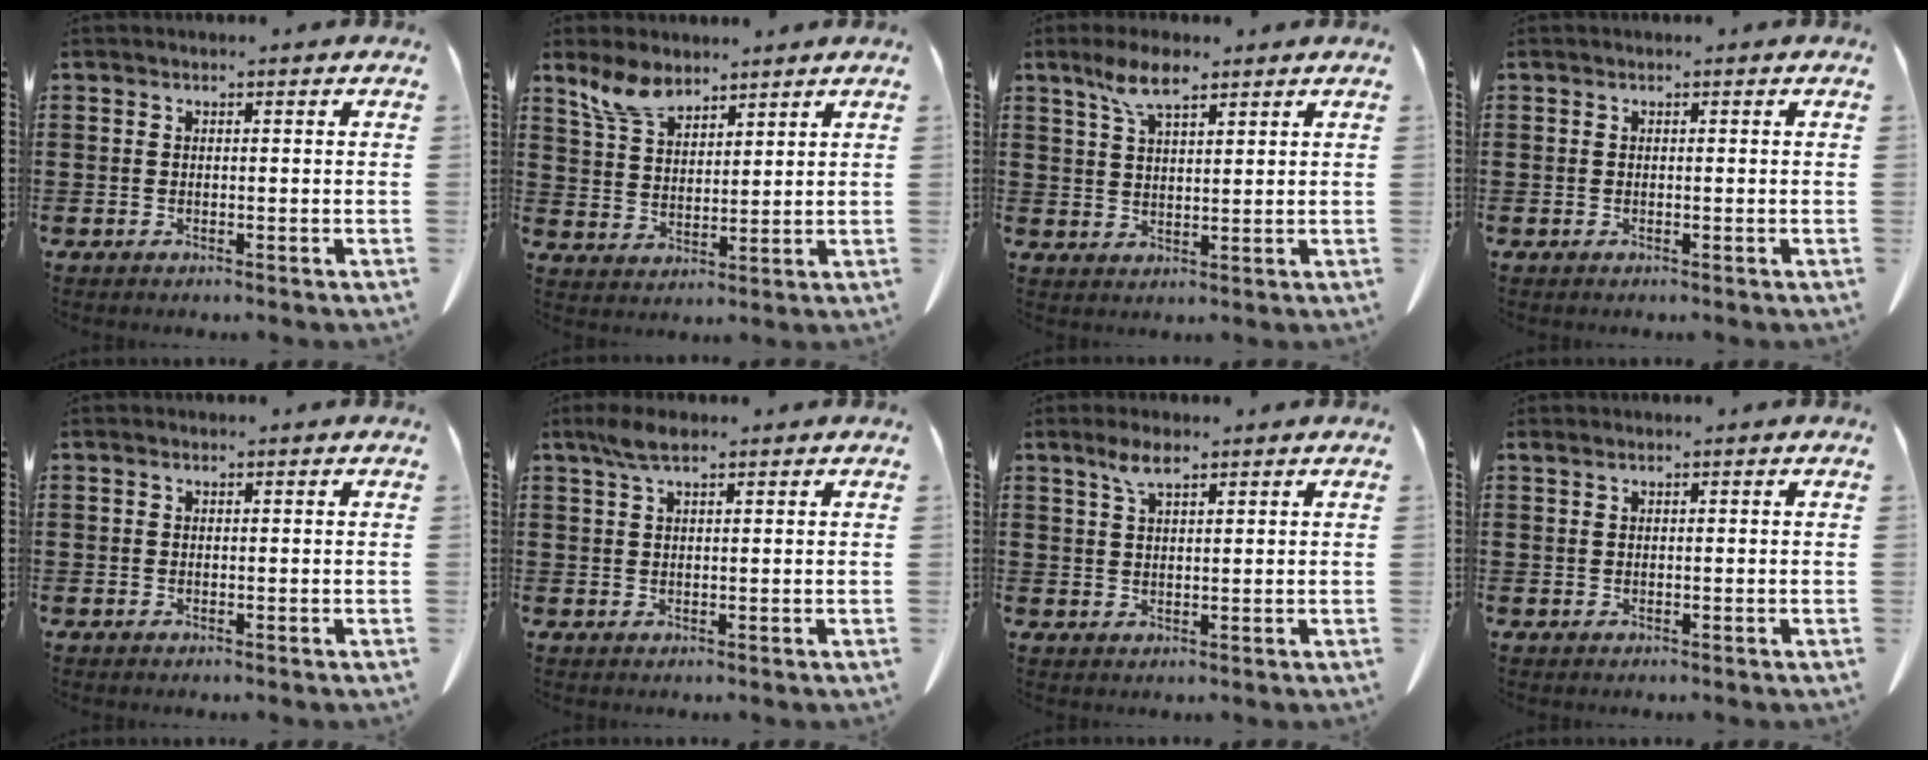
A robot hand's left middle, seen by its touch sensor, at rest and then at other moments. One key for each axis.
{"total": 6.8, "fx": 5.4, "fy": 2.9, "fz": 2.9, "tx": -0.075, "ty": -0.007, "tz": 0.103}
{"total": 5.8, "fx": 3.7, "fy": 2.1, "fz": 4.0, "tx": -0.087, "ty": 0.002, "tz": 0.068}
{"total": 0.0}
{"total": 0.0}
{"total": 3.5, "fx": 2.1, "fy": 1.0, "fz": 2.6, "tx": -0.058, "ty": 0.003, "tz": 0.038}
{"total": 3.5, "fx": 2.3, "fy": 1.1, "fz": 2.5, "tx": -0.054, "ty": 0.003, "tz": 0.042}
{"total": 0.6, "fx": 0.4, "fy": 0.1, "fz": 0.3, "tx": -0.009, "ty": -0.001, "tz": 0.009}